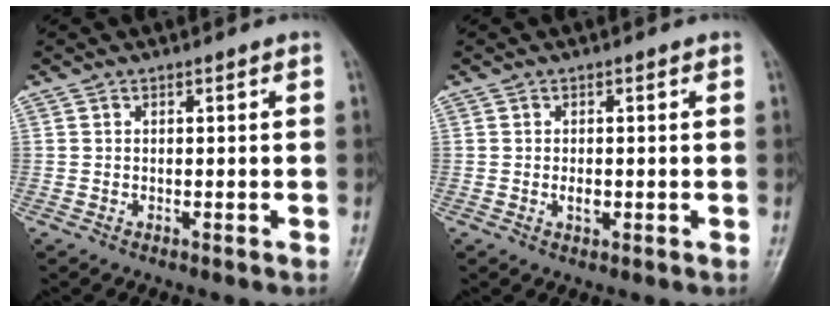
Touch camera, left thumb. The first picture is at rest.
{"total": 2.0, "force": [-0.2, 1.3, 1.5], "torque": [-0.019, 0.000, -0.005]}